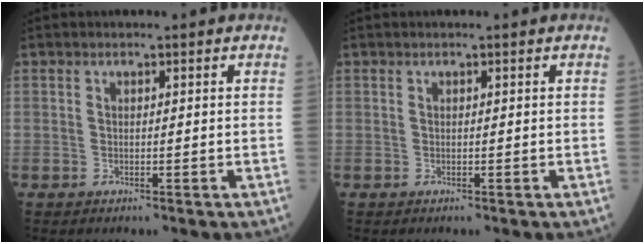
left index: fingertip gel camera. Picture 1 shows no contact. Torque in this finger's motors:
{"motor_torque": [0.00, 0.00, 0.00, 0.00]}